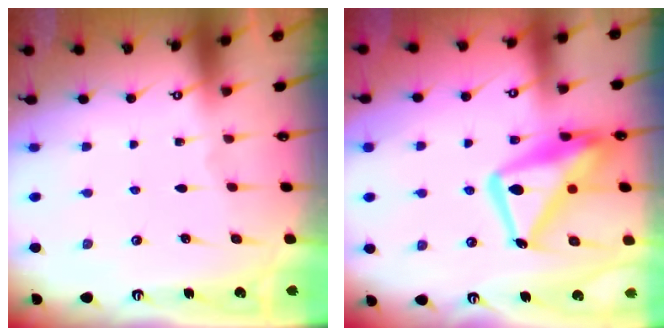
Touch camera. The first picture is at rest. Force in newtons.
{"total": 18.2, "press": 18.1, "slide": 1.7}